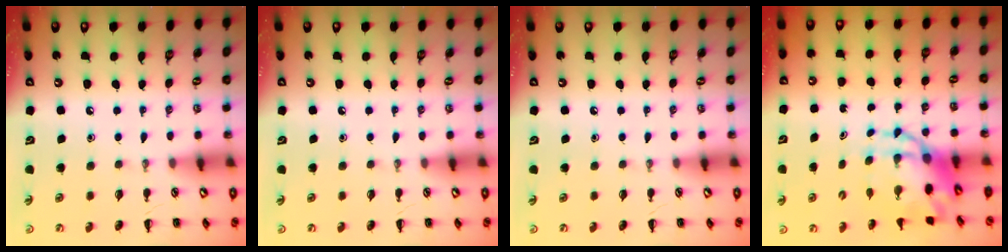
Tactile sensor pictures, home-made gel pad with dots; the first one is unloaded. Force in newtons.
{"total": 0.0}
{"total": 0.0}
{"total": 7.8, "press": 7.5, "slide": 2.0}